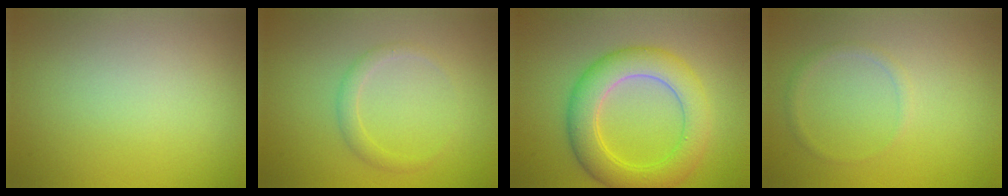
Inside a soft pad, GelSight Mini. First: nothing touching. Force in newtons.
{"total": 1.4, "press": 1.4, "slide": 0.2}
{"total": 6.0, "press": 6.0, "slide": 0.1}
{"total": 0.9, "press": 0.9, "slide": 0.1}